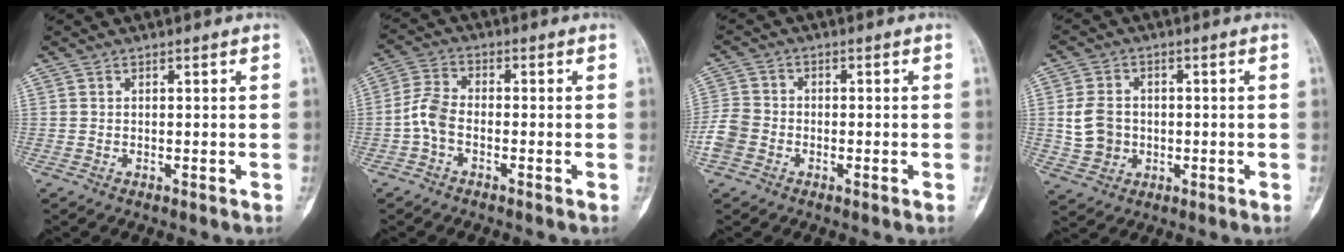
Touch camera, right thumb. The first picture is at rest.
{"total": 5.2, "force": [-1.7, 3.0, 3.9], "torque": [-0.085, 0.020, -0.042]}
{"total": 5.3, "force": [-2.1, 4.1, 2.6], "torque": [-0.051, 0.011, -0.049]}
{"total": 7.1, "force": [-0.1, 6.0, 3.8], "torque": [-0.054, 0.008, 0.002]}